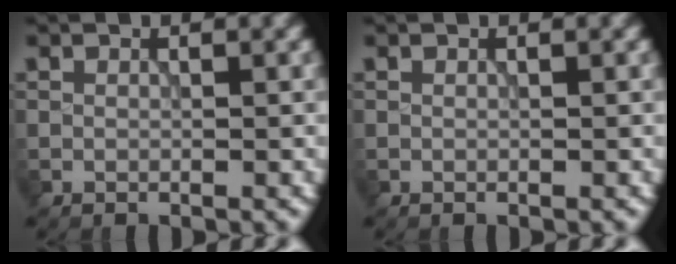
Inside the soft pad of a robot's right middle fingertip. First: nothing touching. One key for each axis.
{"total": 0.0}